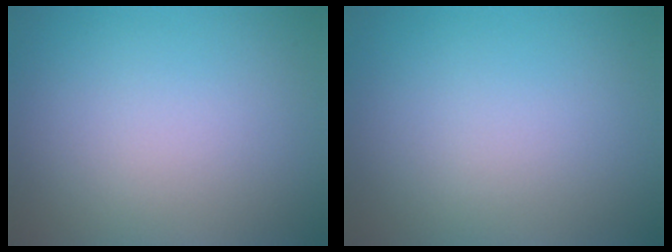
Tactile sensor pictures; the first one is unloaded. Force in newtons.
{"total": 0.0}